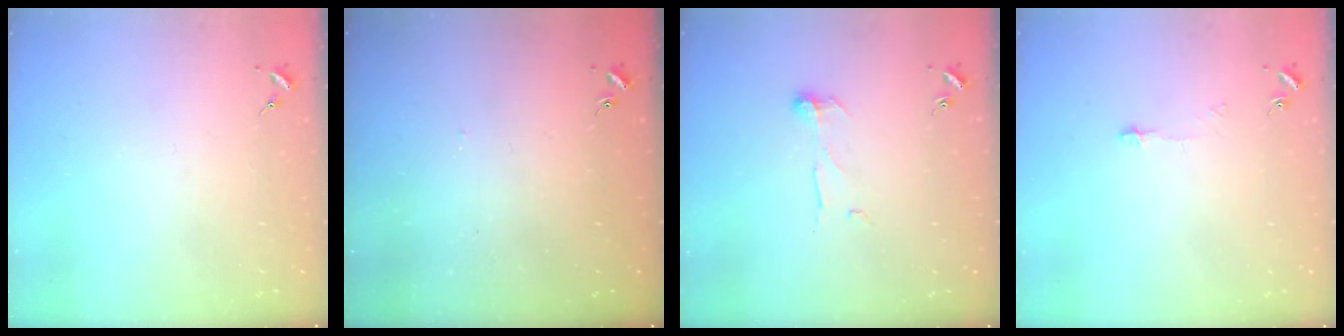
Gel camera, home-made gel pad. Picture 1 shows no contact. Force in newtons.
{"total": 2.9, "press": 2.9, "slide": 0.2}
{"total": 6.5, "press": 6.5, "slide": 0.3}
{"total": 3.2, "press": 3.2, "slide": 0.3}